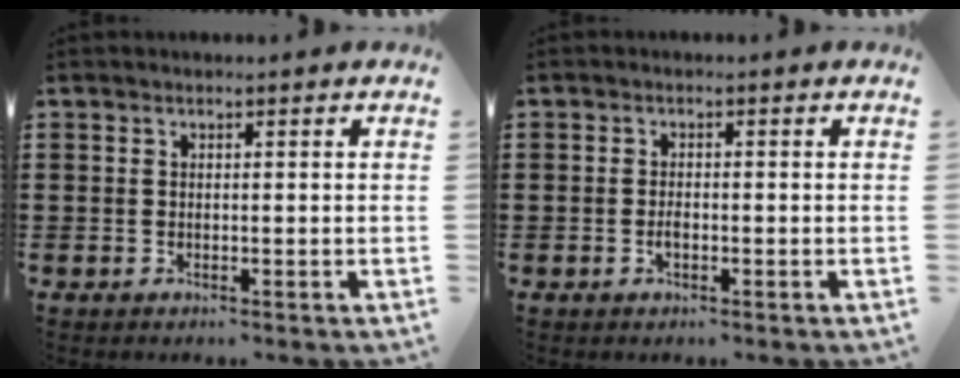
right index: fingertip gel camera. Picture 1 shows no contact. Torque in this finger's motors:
{"motor_torque": [1.20, 0.94, 0.01, -0.04]}